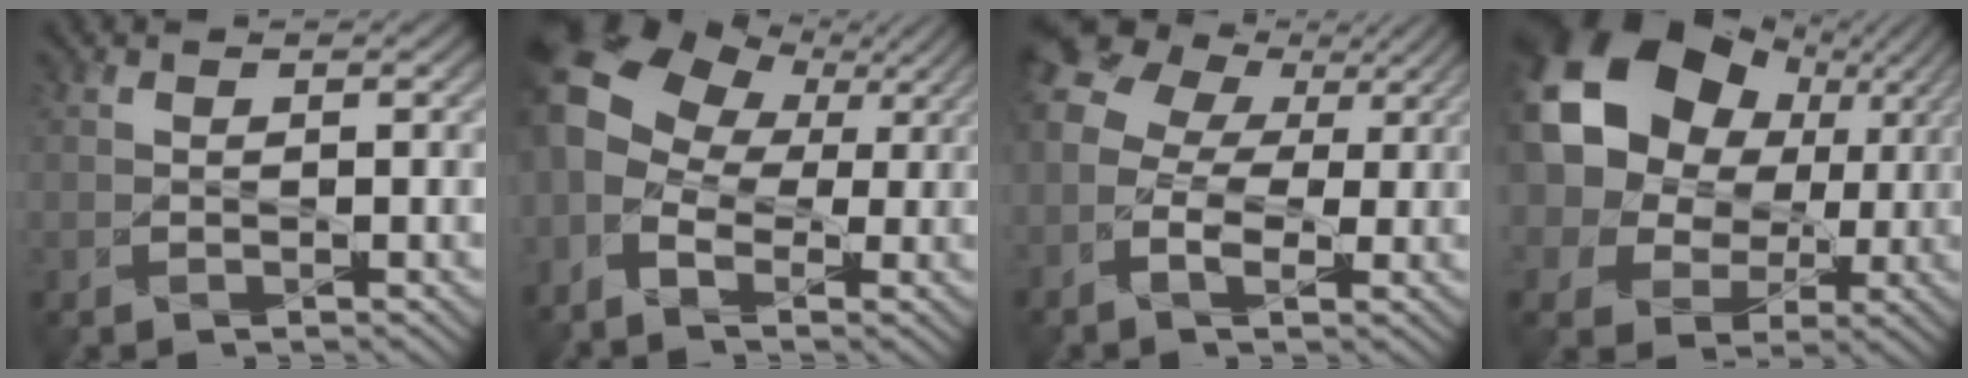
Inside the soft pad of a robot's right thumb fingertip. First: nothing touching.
{"total": 12.9, "force": [1.4, 9.6, 8.5], "torque": [-0.236, -0.009, 0.043]}
{"total": 10.1, "force": [1.1, 7.3, 7.0], "torque": [-0.169, 0.012, 0.015]}
{"total": 21.0, "force": [6.9, 16.4, 11.1], "torque": [-0.272, 0.061, 0.121]}